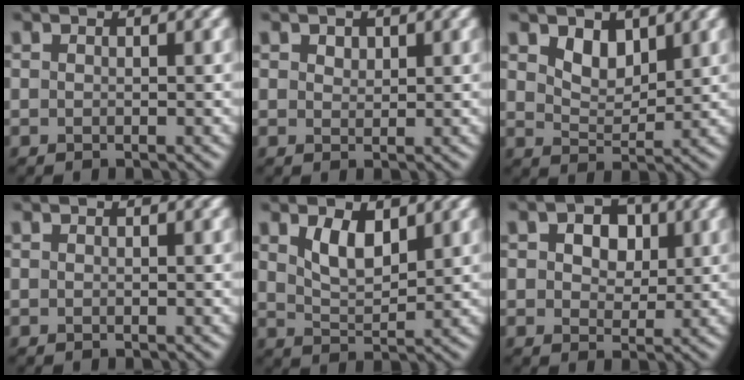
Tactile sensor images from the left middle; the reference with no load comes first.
{"total": 1.2, "force": [0.8, 0.7, 0.4], "torque": [-0.006, -0.001, 0.014]}
{"total": 2.8, "force": [1.7, 1.6, 1.4], "torque": [-0.034, -0.008, 0.031]}
{"total": 0.0}
{"total": 3.4, "force": [1.8, 1.5, 2.4], "torque": [-0.049, -0.004, 0.038]}
{"total": 5.6, "force": [2.1, 3.8, 3.6], "torque": [-0.048, 0.015, 0.008]}